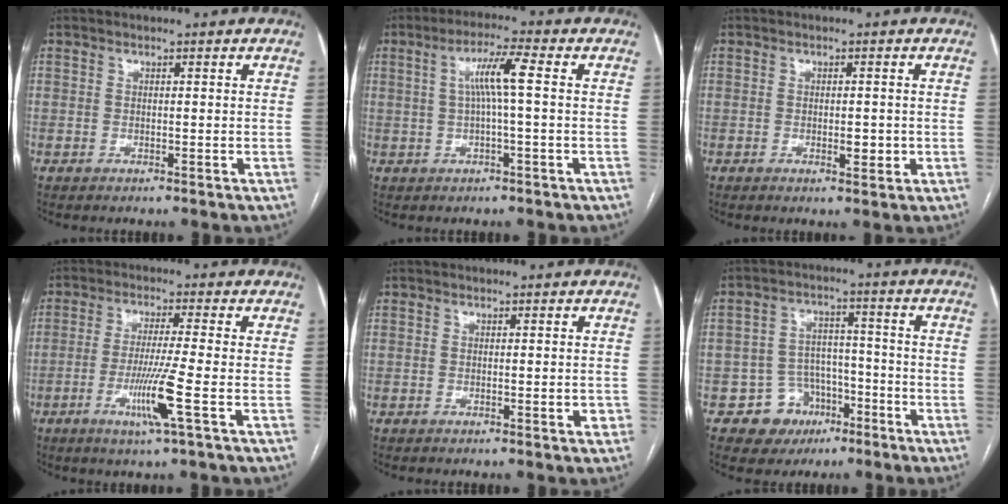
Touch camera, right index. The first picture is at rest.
{"total": 5.9, "force": [0.8, -0.2, 5.8], "torque": [-0.107, 0.012, 0.016]}
{"total": 1.9, "force": [-0.3, 0.9, 1.7], "torque": [-0.025, -0.001, -0.001]}
{"total": 7.2, "force": [-2.6, -1.3, 6.6], "torque": [-0.126, -0.020, -0.051]}
{"total": 0.9, "force": [-0.3, 0.3, 0.8], "torque": [-0.007, 0.001, -0.003]}
{"total": 7.5, "force": [-3.8, 6.4, 1.2], "torque": [-0.006, 0.017, -0.050]}